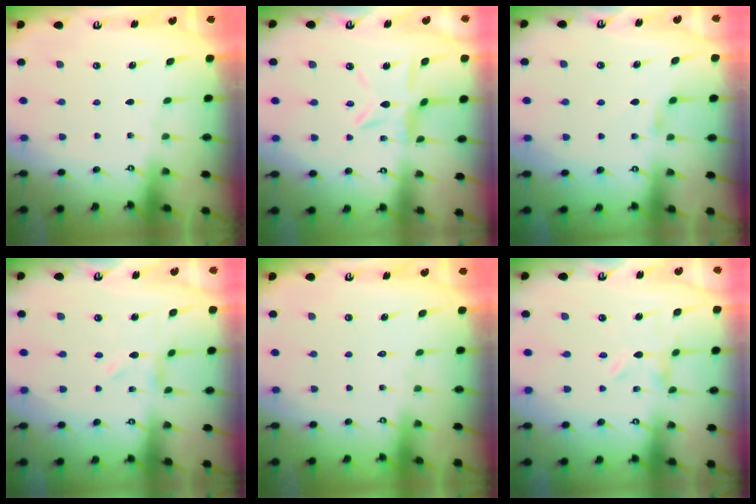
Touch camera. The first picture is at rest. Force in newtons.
{"total": 7.7, "press": 7.6, "slide": 0.8}
{"total": 2.9, "press": 2.8, "slide": 0.4}
{"total": 0.0}
{"total": 1.6, "press": 1.6, "slide": 0.1}
{"total": 0.0}